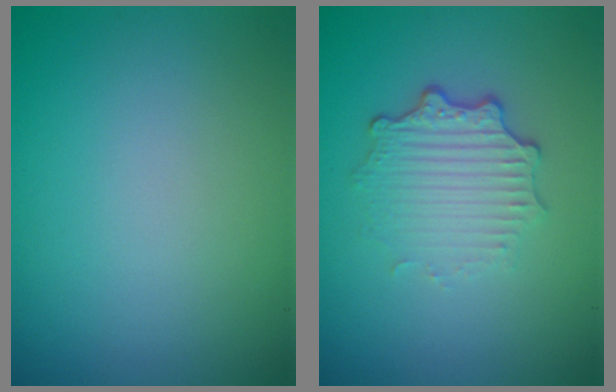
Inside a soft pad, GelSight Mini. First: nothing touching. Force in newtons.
{"total": 3.2, "press": 2.5, "slide": 1.9}